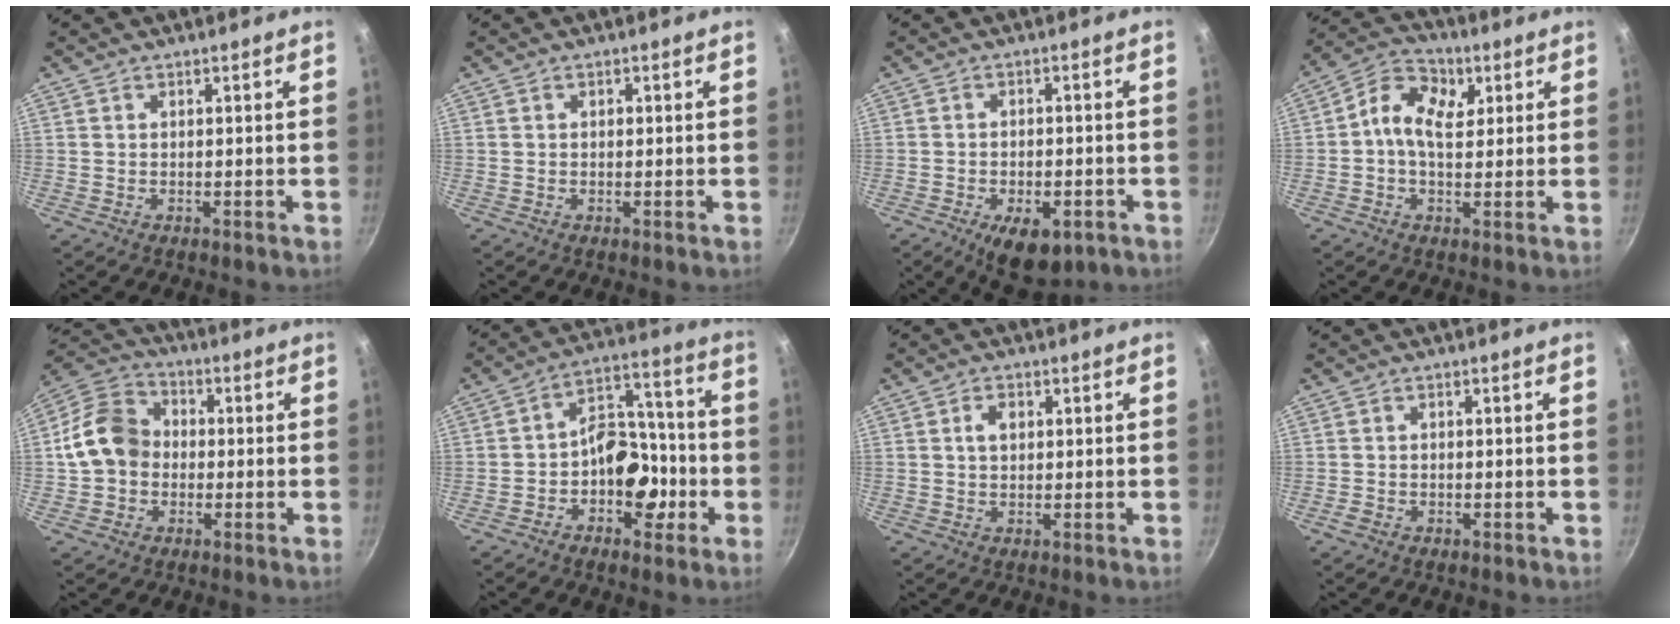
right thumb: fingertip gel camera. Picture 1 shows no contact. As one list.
[{"total": 0.6, "force": [0.1, 0.5, 0.2], "torque": [-0.001, 0.004, 0.002]}, {"total": 9.4, "force": [-4.3, 4.8, 6.9], "torque": [-0.082, 0.011, -0.053]}, {"total": 9.2, "force": [2.0, 6.3, 6.5], "torque": [-0.095, 0.008, 0.015]}, {"total": 11.3, "force": [-0.6, 9.3, 6.5], "torque": [-0.089, 0.028, -0.030]}, {"total": 12.8, "force": [-3.6, 8.7, 8.6], "torque": [-0.071, 0.062, -0.064]}, {"total": 2.9, "force": [0.7, 2.0, 2.0], "torque": [-0.024, 0.002, 0.012]}, {"total": 1.3, "force": [-0.7, 0.8, 0.7], "torque": [-0.018, 0.007, -0.014]}]